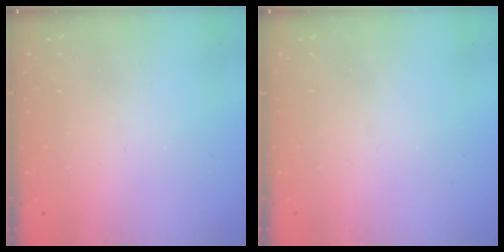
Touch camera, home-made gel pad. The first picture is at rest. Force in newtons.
{"total": 0.0}